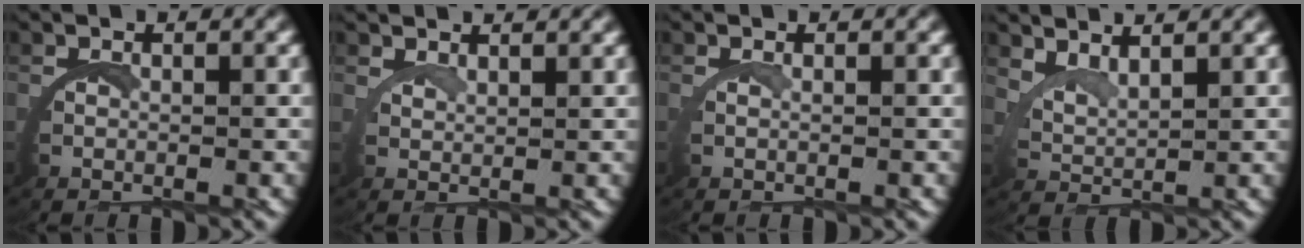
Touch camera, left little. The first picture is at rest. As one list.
[{"total": 2.9, "force": [2.7, -1.0, 0.0], "torque": [-0.002, 0.003, 0.048]}, {"total": 0.7, "force": [0.4, -0.5, 0.4], "torque": [-0.016, 0.002, 0.008]}, {"total": 3.5, "force": [3.2, 0.8, 1.1], "torque": [-0.041, -0.004, 0.058]}]